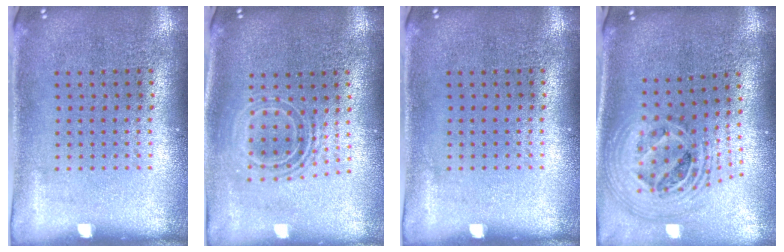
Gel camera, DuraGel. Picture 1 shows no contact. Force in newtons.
{"total": 1.7, "press": 1.3, "slide": 1.1}
{"total": 0.0}
{"total": 2.5, "press": 1.8, "slide": 1.7}